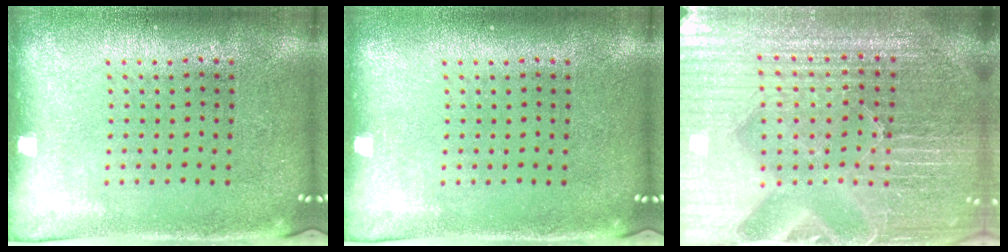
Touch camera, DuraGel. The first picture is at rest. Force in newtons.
{"total": 0.0}
{"total": 6.7, "press": 5.9, "slide": 3.2}